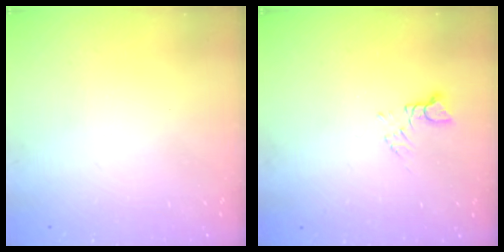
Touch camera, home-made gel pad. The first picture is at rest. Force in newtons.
{"total": 3.3, "press": 3.3, "slide": 0.4}